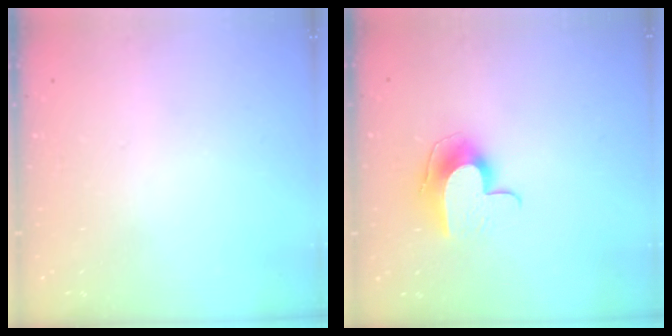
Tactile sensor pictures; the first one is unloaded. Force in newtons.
{"total": 9.9, "press": 9.9, "slide": 0.3}